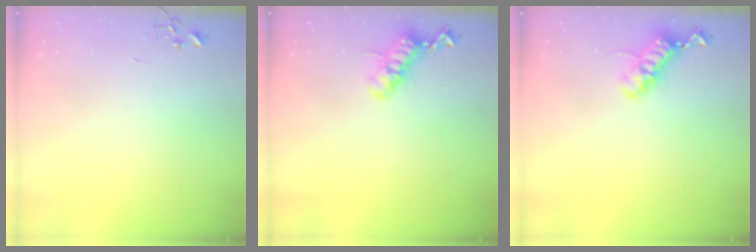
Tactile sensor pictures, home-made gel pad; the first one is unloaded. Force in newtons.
{"total": 13.3, "press": 13.3, "slide": 0.9}
{"total": 12.7, "press": 12.6, "slide": 1.6}